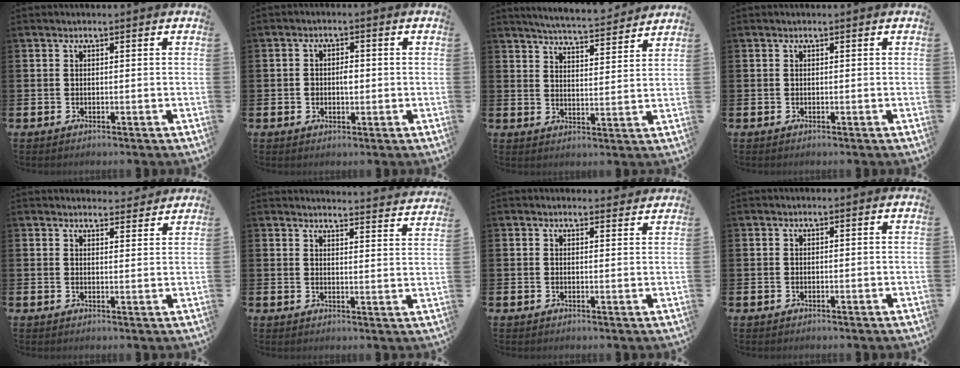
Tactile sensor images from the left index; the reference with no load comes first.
{"total": 2.4, "force": [-0.1, 1.6, 1.8], "torque": [-0.013, 0.000, -0.009]}
{"total": 5.6, "force": [5.5, -0.1, 0.9], "torque": [-0.029, -0.038, 0.096]}
{"total": 0.0}
{"total": 2.9, "force": [2.9, 0.3, -0.1], "torque": [0.010, -0.022, 0.050]}
{"total": 4.0, "force": [4.0, -0.3, 0.1], "torque": [0.005, -0.037, 0.066]}
{"total": 1.5, "force": [1.5, 0.3, -0.1], "torque": [0.012, -0.007, 0.025]}
{"total": 0.0}